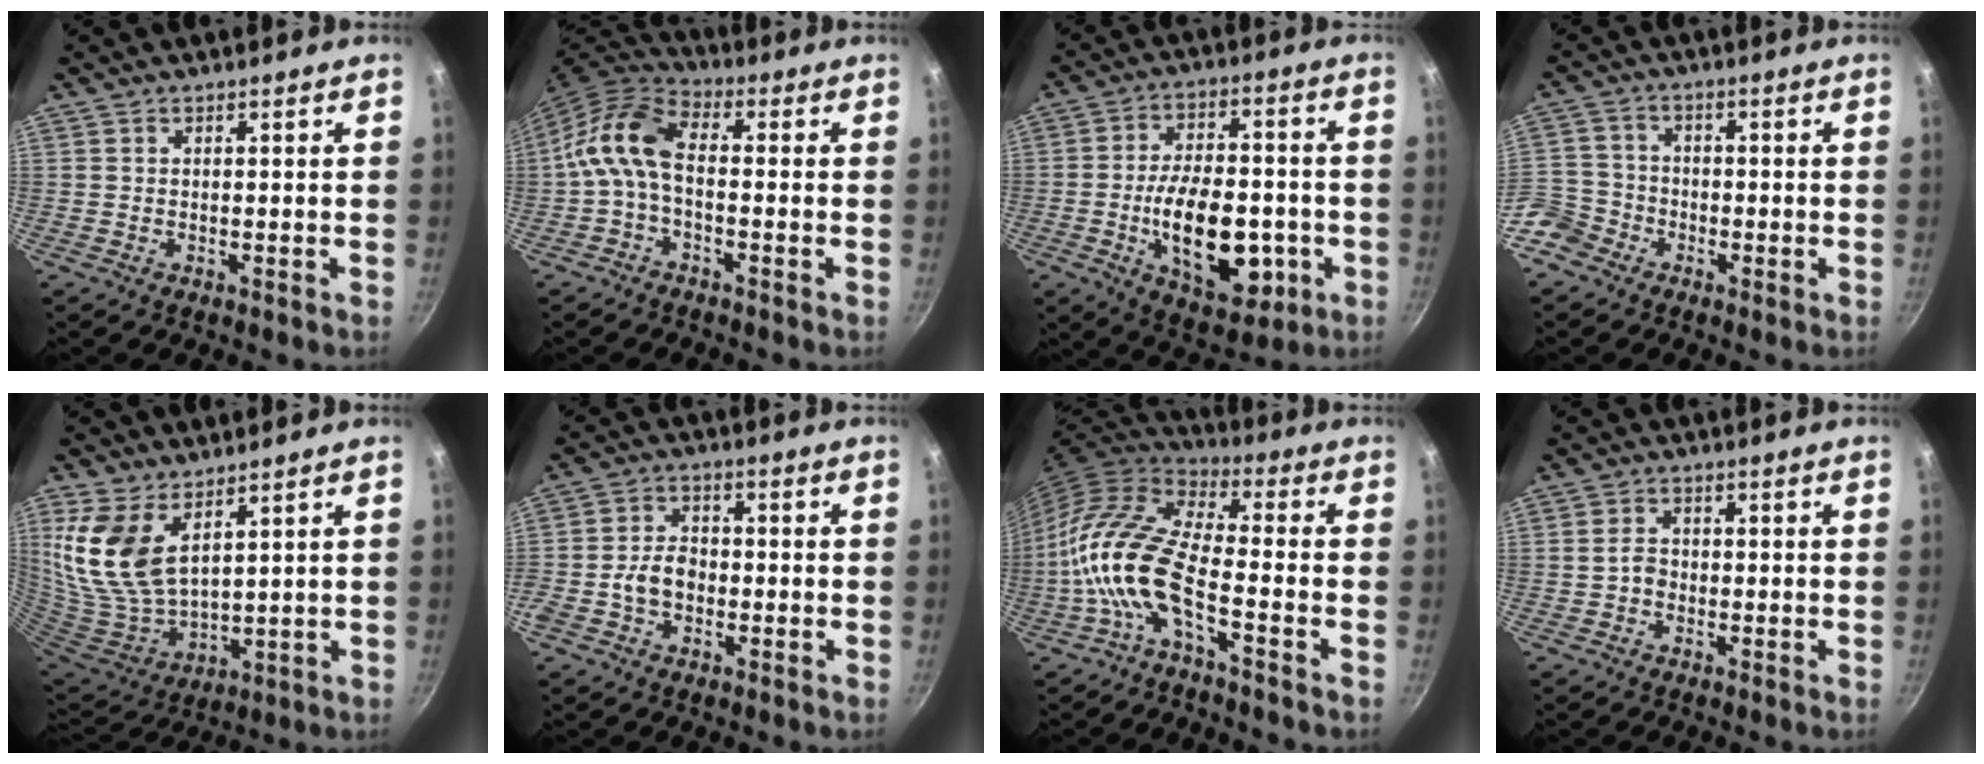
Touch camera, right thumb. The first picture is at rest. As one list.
[{"total": 9.9, "force": [-1.4, 5.4, 8.2], "torque": [-0.169, 0.039, -0.046]}, {"total": 18.5, "force": [-4.4, 10.2, 14.7], "torque": [-0.202, 0.015, -0.058]}, {"total": 7.3, "force": [-4.4, 5.5, 1.9], "torque": [-0.017, 0.046, -0.096]}, {"total": 14.5, "force": [6.8, 7.8, 10.2], "torque": [-0.207, -0.050, 0.153]}, {"total": 6.2, "force": [-1.8, 4.6, 3.7], "torque": [-0.052, 0.024, -0.041]}, {"total": 14.6, "force": [-5.0, 5.5, 12.5], "torque": [-0.251, 0.046, -0.117]}, {"total": 2.4, "force": [-0.7, 1.9, 1.3], "torque": [-0.015, 0.015, -0.016]}]